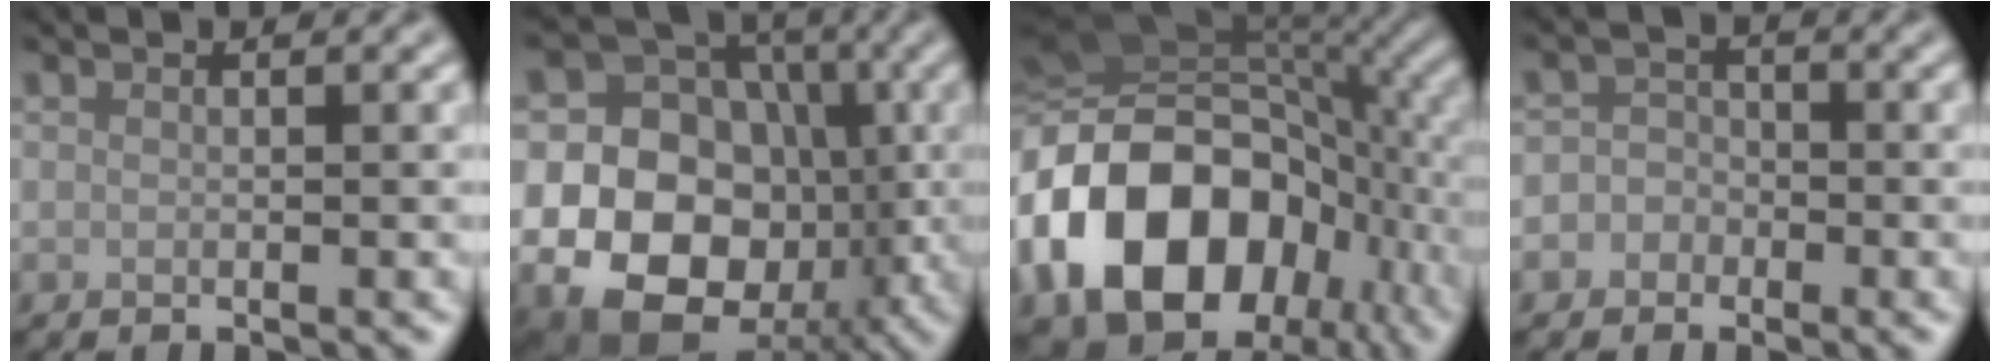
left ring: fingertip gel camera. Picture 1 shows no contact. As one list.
[{"total": 18.9, "force": [-3.4, 16.4, 8.7], "torque": [-0.156, 0.001, -0.093]}, {"total": 18.7, "force": [-4.6, 13.9, 11.7], "torque": [-0.244, -0.013, -0.084]}, {"total": 3.1, "force": [-1.3, 2.7, 0.5], "torque": [0.027, 0.008, -0.038]}]